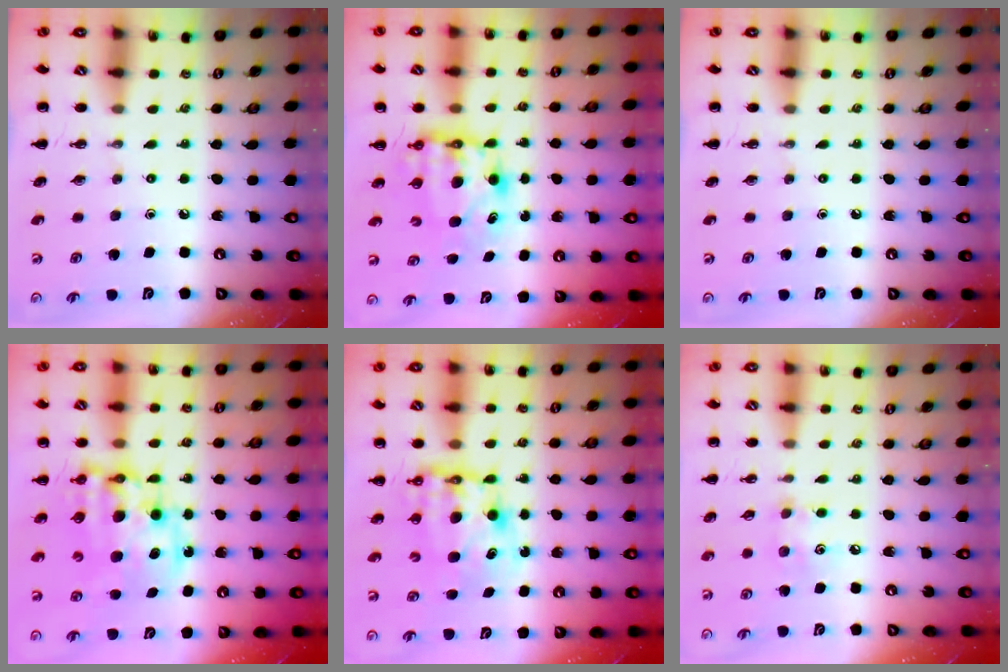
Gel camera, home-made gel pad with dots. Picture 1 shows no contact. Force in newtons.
{"total": 6.9, "press": 6.6, "slide": 1.9}
{"total": 0.0}
{"total": 14.1, "press": 13.7, "slide": 3.3}
{"total": 9.8, "press": 9.5, "slide": 2.5}
{"total": 6.9, "press": 6.8, "slide": 1.5}